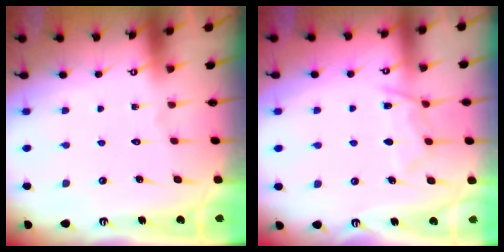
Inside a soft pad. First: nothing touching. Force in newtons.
{"total": 8.1, "press": 8.1, "slide": 0.8}